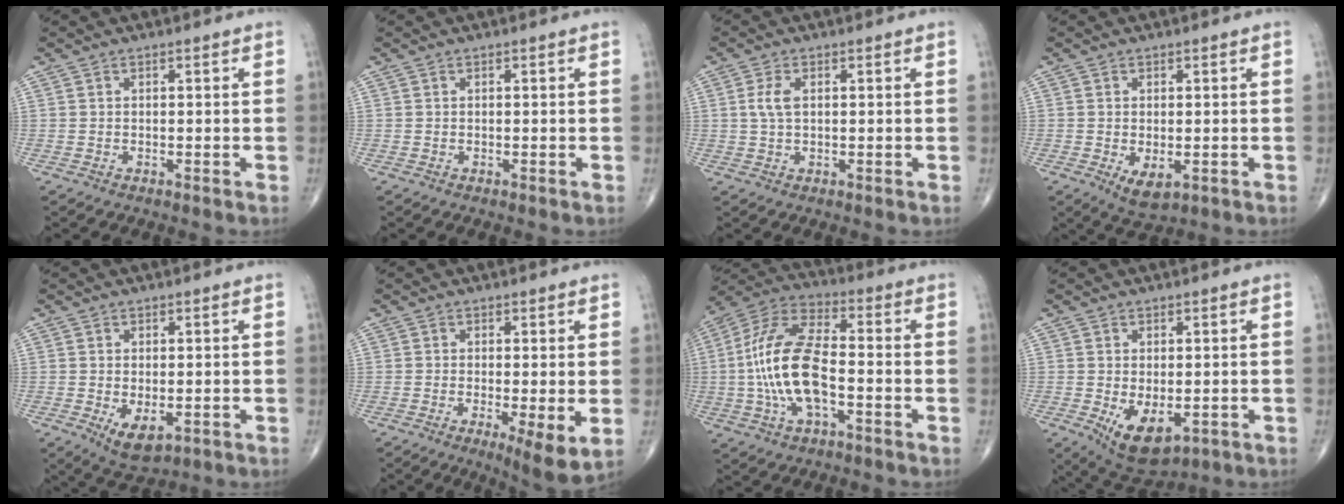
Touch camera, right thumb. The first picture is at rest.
{"total": 0.0}
{"total": 3.2, "force": [0.6, 1.7, 2.7], "torque": [-0.066, 0.005, 0.012]}
{"total": 4.4, "force": [-1.2, 2.3, 3.6], "torque": [-0.058, -0.010, -0.009]}
{"total": 4.9, "force": [-1.3, 2.5, 4.1], "torque": [-0.066, -0.011, -0.012]}
{"total": 6.5, "force": [-1.3, 1.6, 6.2], "torque": [-0.102, -0.022, -0.022]}
{"total": 16.0, "force": [-2.5, 7.0, 14.2], "torque": [-0.296, 0.033, -0.053]}
{"total": 8.5, "force": [-2.2, 4.6, 6.8], "torque": [-0.102, -0.014, -0.017]}